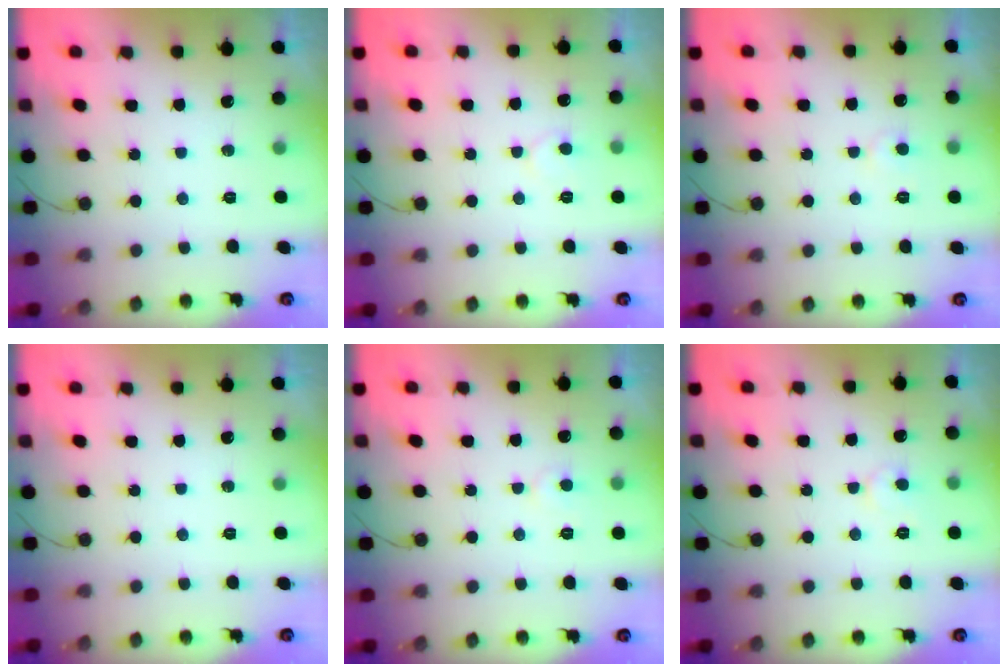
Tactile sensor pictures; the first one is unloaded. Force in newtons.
{"total": 5.6, "press": 5.6, "slide": 0.6}
{"total": 3.7, "press": 3.7, "slide": 0.5}
{"total": 0.0}
{"total": 3.4, "press": 3.4, "slide": 0.3}
{"total": 4.2, "press": 4.2, "slide": 0.4}